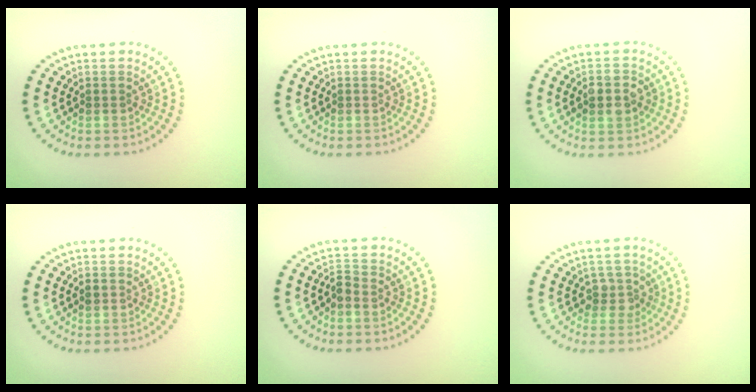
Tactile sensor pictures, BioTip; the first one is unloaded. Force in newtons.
{"total": 0.0}
{"total": 2.8, "press": 2.8, "slide": 0.2}
{"total": 0.8, "press": 0.8, "slide": 0.1}
{"total": 1.1, "press": 1.0, "slide": 0.5}
{"total": 1.9, "press": 1.3, "slide": 1.3}